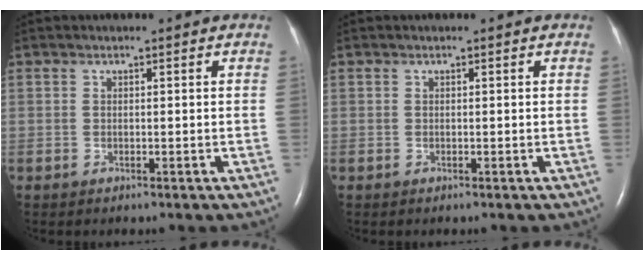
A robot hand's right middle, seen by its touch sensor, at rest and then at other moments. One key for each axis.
{"total": 0.0}